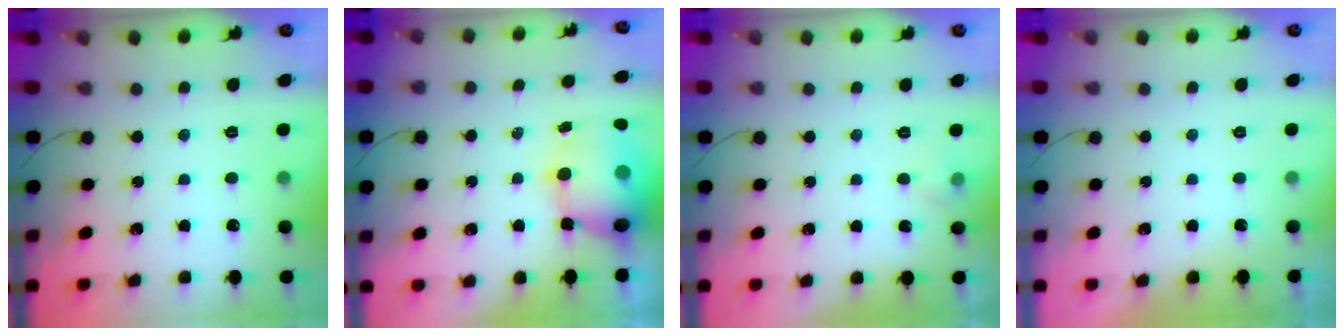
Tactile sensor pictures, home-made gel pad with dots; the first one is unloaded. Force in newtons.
{"total": 14.7, "press": 14.2, "slide": 3.5}
{"total": 6.5, "press": 3.6, "slide": 5.4}
{"total": 0.0}